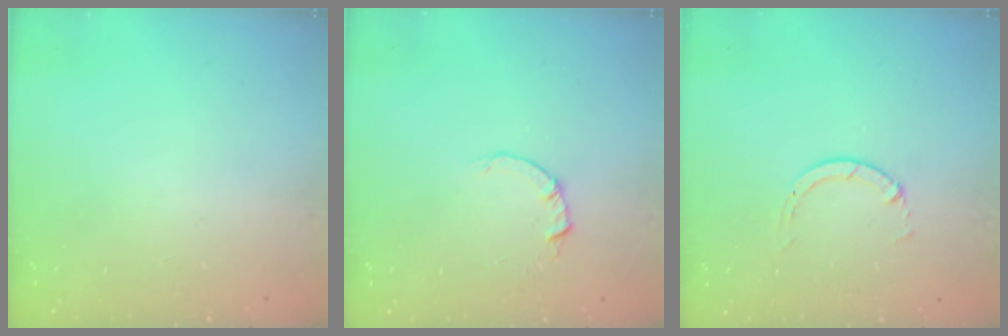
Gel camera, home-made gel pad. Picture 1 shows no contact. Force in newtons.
{"total": 2.0, "press": 2.0, "slide": 0.3}
{"total": 1.3, "press": 1.3, "slide": 0.2}